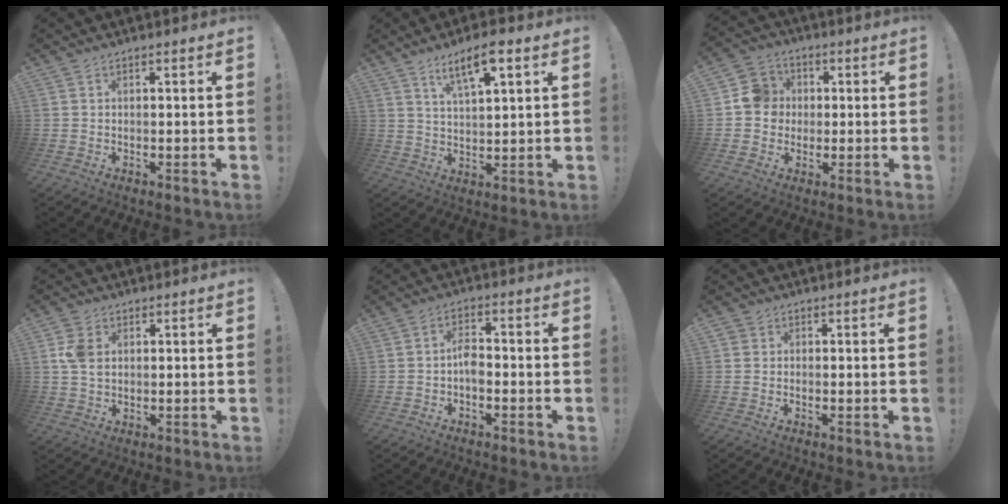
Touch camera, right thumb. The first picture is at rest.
{"total": 8.7, "force": [5.2, 2.3, 6.6], "torque": [-0.110, -0.018, 0.087]}
{"total": 9.2, "force": [0.3, 8.8, 2.7], "torque": [-0.033, 0.017, 0.013]}
{"total": 5.6, "force": [1.4, 4.1, 3.6], "torque": [-0.071, 0.005, 0.027]}
{"total": 4.7, "force": [-1.6, 2.5, 3.6], "torque": [-0.082, 0.006, -0.030]}
{"total": 1.2, "force": [-0.2, 1.2, 0.1], "torque": [-0.010, 0.007, -0.003]}